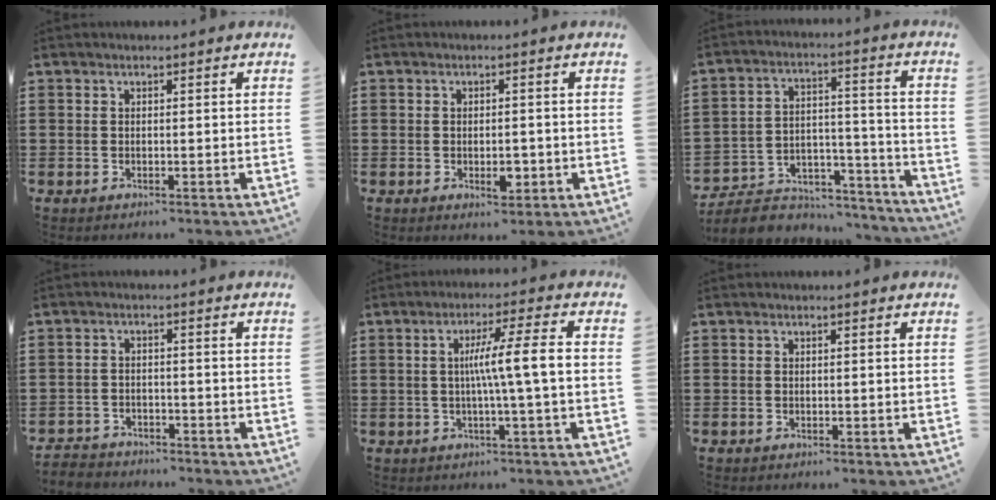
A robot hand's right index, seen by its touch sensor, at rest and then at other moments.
{"total": 3.4, "force": [-1.0, 1.7, 2.8], "torque": [-0.040, 0.000, -0.019]}
{"total": 6.6, "force": [-6.0, 2.4, 1.3], "torque": [-0.032, 0.017, -0.120]}
{"total": 2.5, "force": [-2.4, 0.5, -0.2], "torque": [-0.005, 0.001, -0.054]}
{"total": 7.1, "force": [-0.2, -0.5, 7.1], "torque": [-0.129, -0.001, -0.013]}
{"total": 0.0}